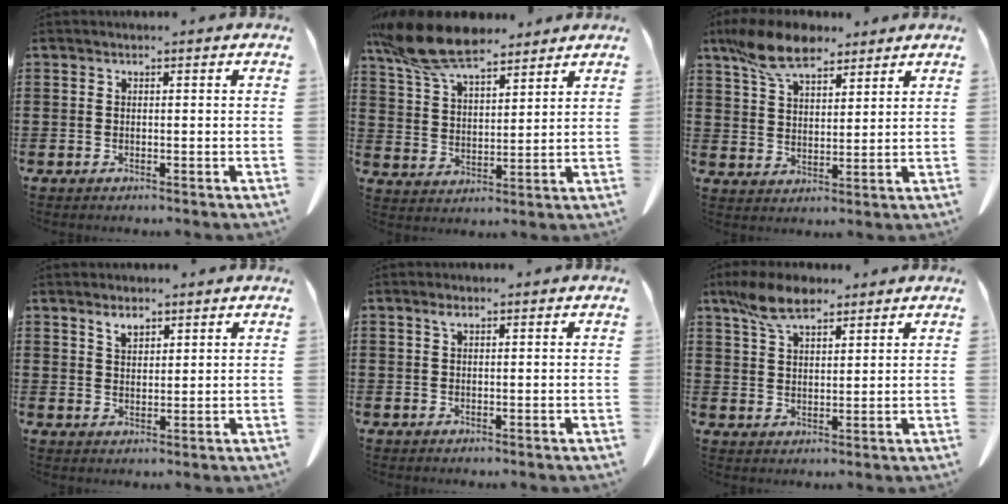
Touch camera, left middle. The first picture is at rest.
{"total": 11.6, "force": [9.6, 3.3, 5.7], "torque": [-0.141, -0.023, 0.181]}
{"total": 10.0, "force": [7.5, 3.9, 5.3], "torque": [-0.125, -0.008, 0.142]}
{"total": 2.9, "force": [2.1, 1.2, 1.4], "torque": [-0.025, -0.001, 0.038]}
{"total": 1.1, "force": [0.6, 0.4, 0.9], "torque": [-0.019, 0.001, 0.010]}
{"total": 7.6, "force": [5.6, 3.0, 4.2], "torque": [-0.099, -0.001, 0.106]}